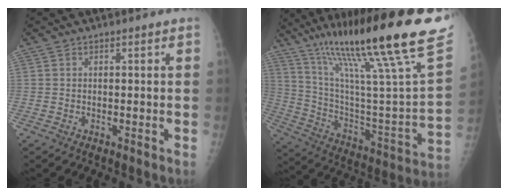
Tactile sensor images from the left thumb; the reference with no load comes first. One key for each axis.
{"total": 34.1, "fx": 21.9, "fy": 4.2, "fz": 25.8, "tx": -0.386, "ty": -0.048, "tz": 0.354}